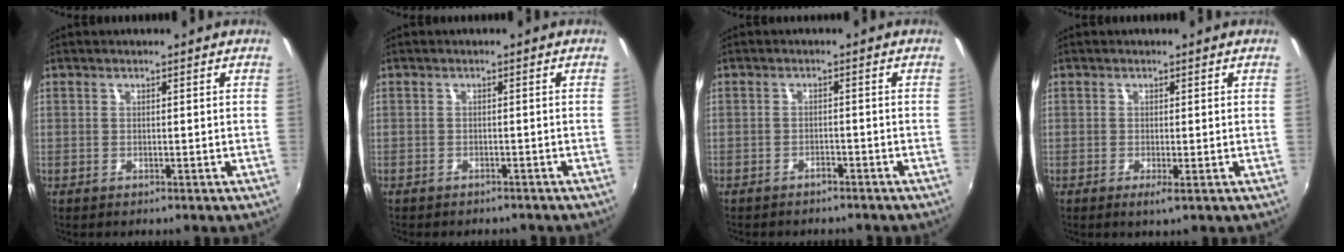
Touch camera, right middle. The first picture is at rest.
{"total": 2.8, "force": [-2.5, 0.9, 0.8], "torque": [-0.023, -0.012, -0.035]}
{"total": 2.7, "force": [-2.4, 0.9, 0.7], "torque": [-0.024, -0.007, -0.036]}
{"total": 1.2, "force": [-0.4, 0.0, 1.2], "torque": [-0.024, -0.006, -0.007]}